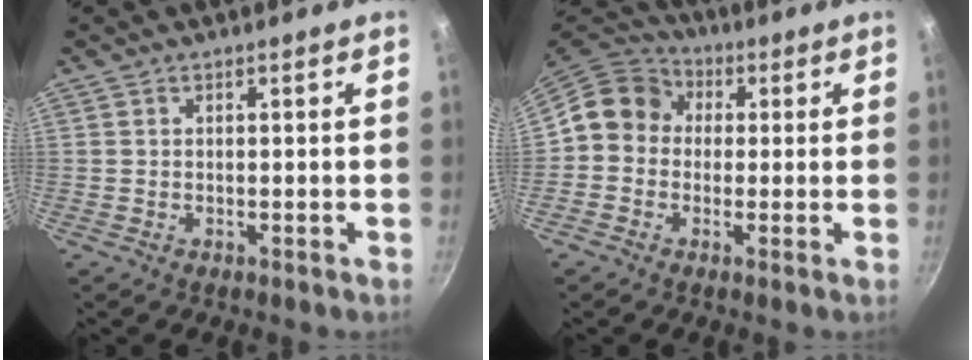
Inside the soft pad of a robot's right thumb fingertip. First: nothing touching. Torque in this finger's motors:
{"motor_torque": [0.74, 0.93, 0.38, -0.58, 0.05]}